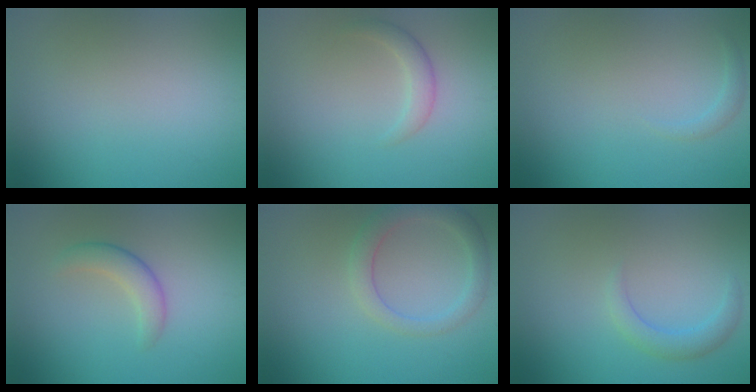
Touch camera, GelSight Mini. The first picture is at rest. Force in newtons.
{"total": 1.6, "press": 1.6, "slide": 0.1}
{"total": 0.8, "press": 0.8, "slide": 0.1}
{"total": 2.3, "press": 2.3, "slide": 0.1}
{"total": 3.0, "press": 2.9, "slide": 0.3}
{"total": 2.0, "press": 2.0, "slide": 0.1}